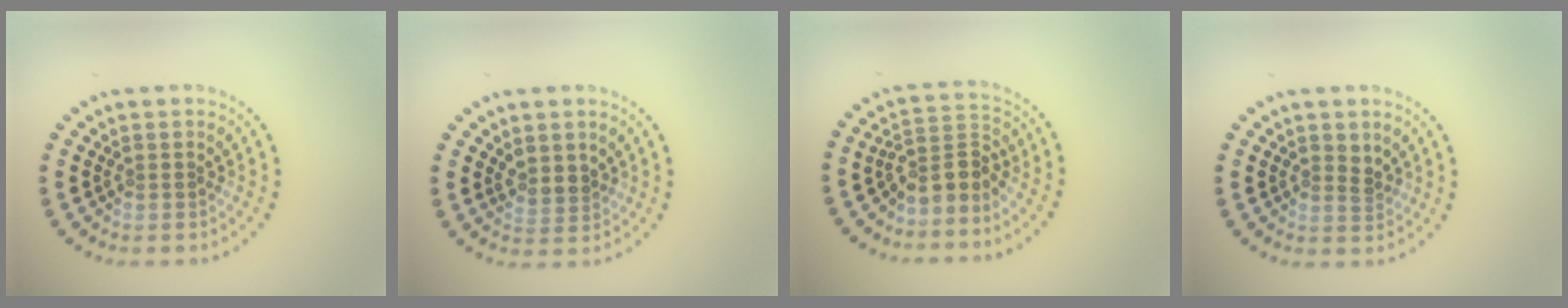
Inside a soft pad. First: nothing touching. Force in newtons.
{"total": 1.8, "press": 1.6, "slide": 1.0}
{"total": 2.9, "press": 2.2, "slide": 1.9}
{"total": 1.3, "press": 1.2, "slide": 0.6}